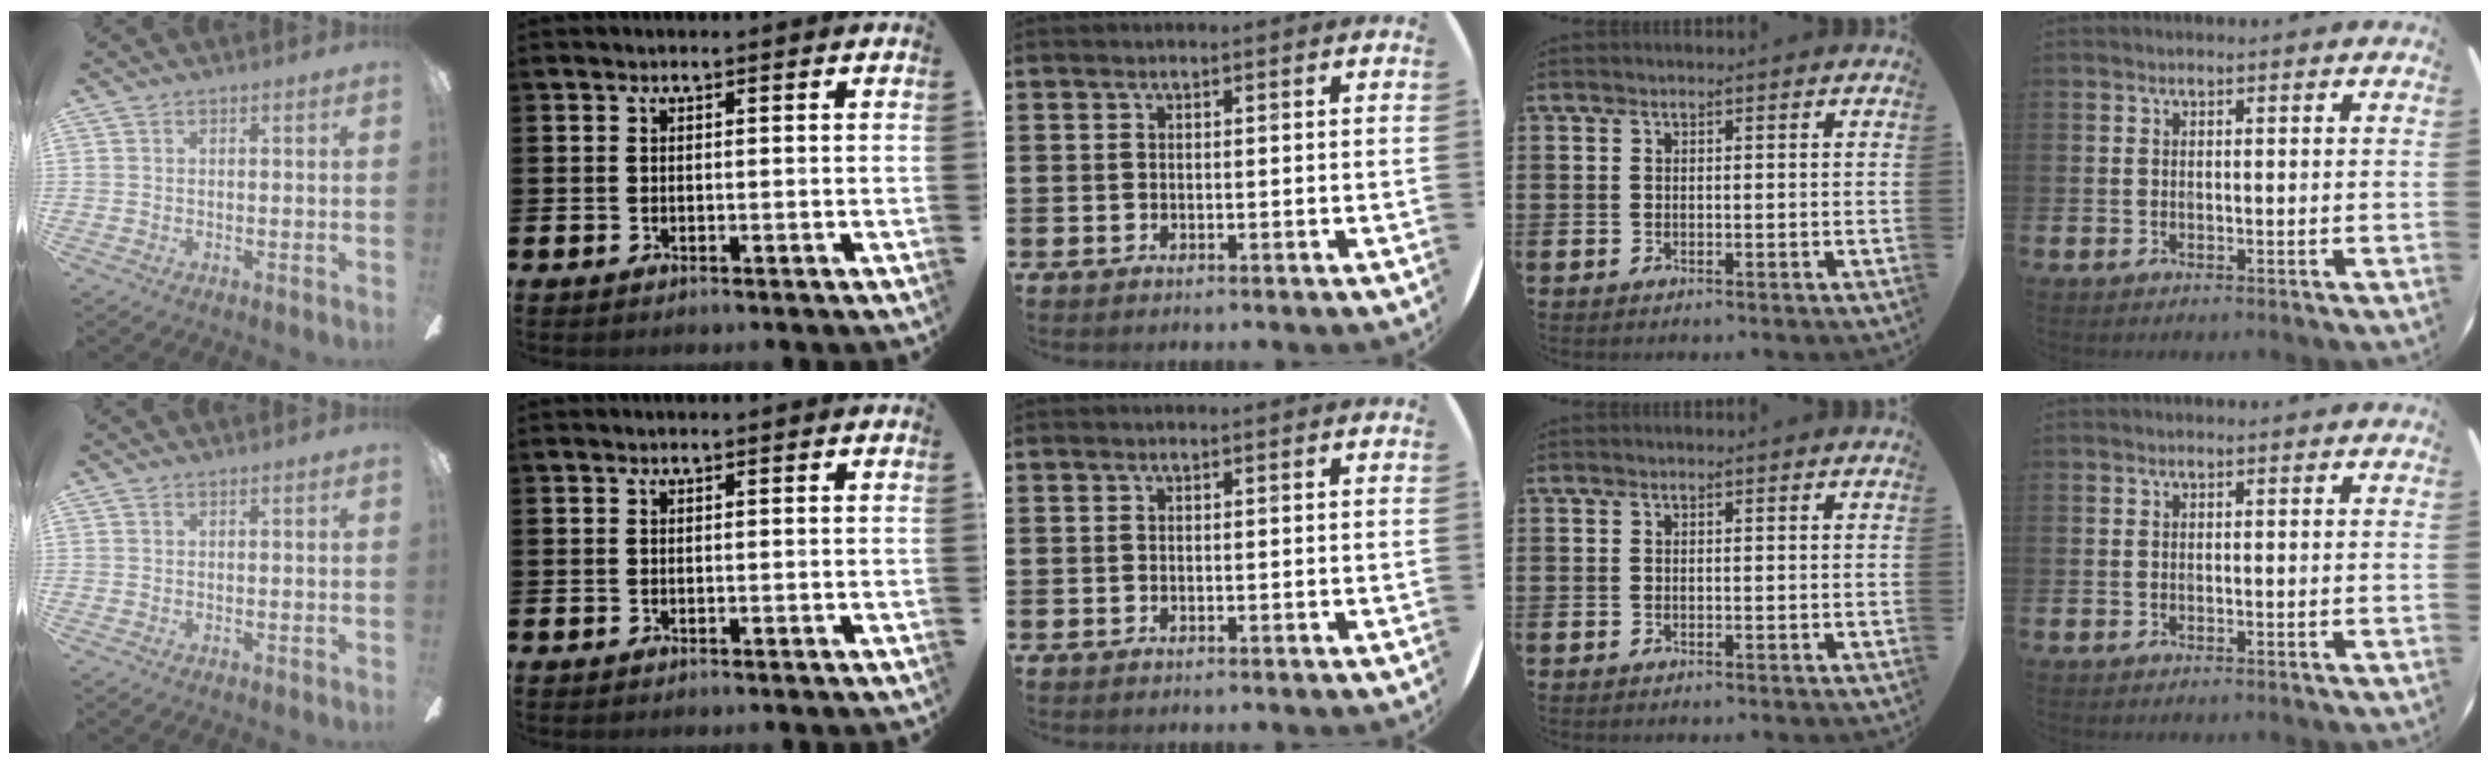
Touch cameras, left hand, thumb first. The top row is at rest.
{}